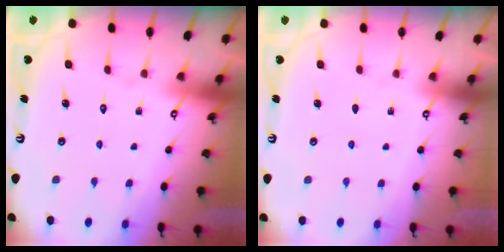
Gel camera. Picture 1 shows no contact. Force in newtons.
{"total": 0.0}